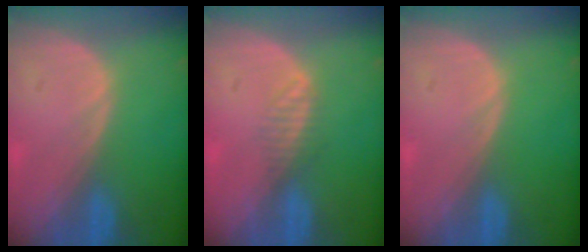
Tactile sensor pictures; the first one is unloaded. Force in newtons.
{"total": 2.0, "press": 1.8, "slide": 0.8}
{"total": 0.0}